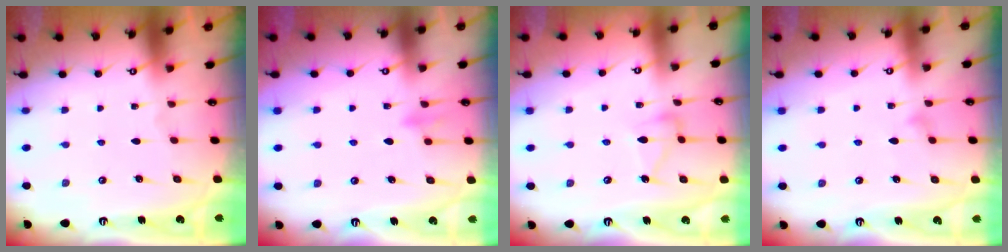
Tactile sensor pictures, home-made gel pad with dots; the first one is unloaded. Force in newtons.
{"total": 8.3, "press": 8.1, "slide": 1.6}
{"total": 6.1, "press": 6.1, "slide": 0.4}
{"total": 6.5, "press": 6.5, "slide": 0.4}